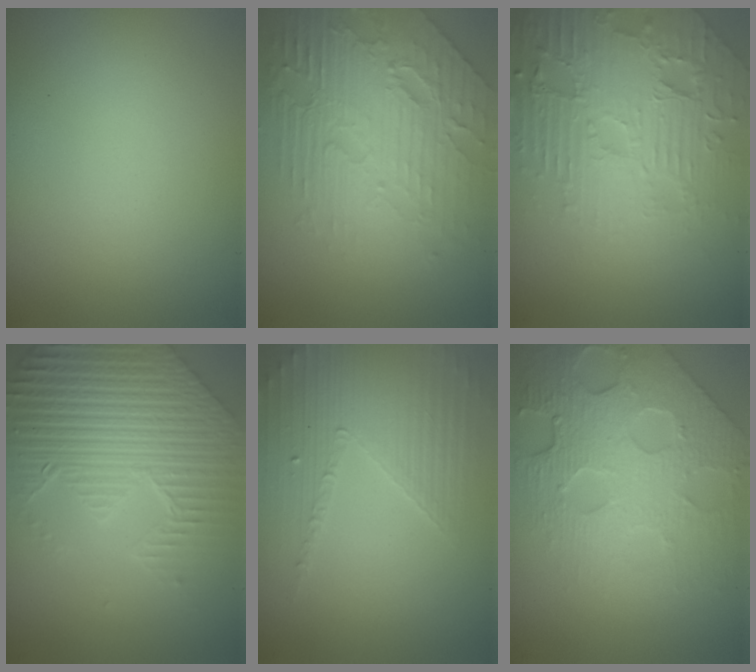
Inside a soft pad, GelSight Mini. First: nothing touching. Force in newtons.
{"total": 7.2, "press": 5.2, "slide": 5.1}
{"total": 6.7, "press": 5.2, "slide": 4.2}
{"total": 8.7, "press": 6.3, "slide": 6.0}
{"total": 4.0, "press": 3.2, "slide": 2.3}
{"total": 7.6, "press": 5.5, "slide": 5.3}